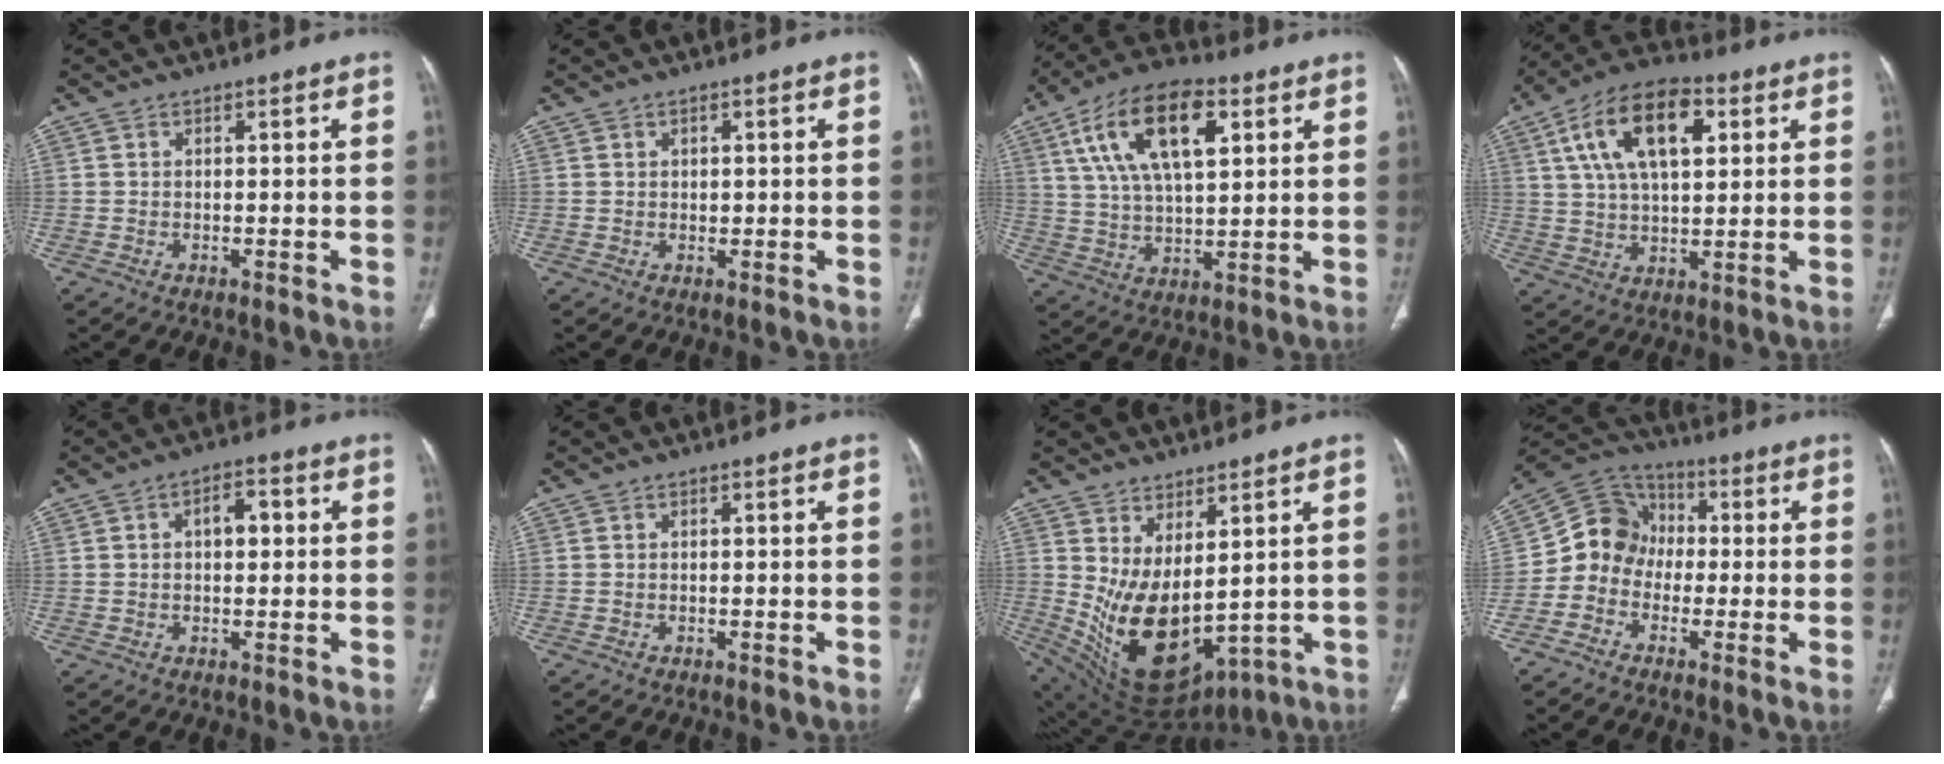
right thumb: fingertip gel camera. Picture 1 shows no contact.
{"total": 0.8, "force": [0.3, 0.7, 0.3], "torque": [0.003, -0.002, 0.004]}
{"total": 17.3, "force": [6.9, 8.1, 13.7], "torque": [-0.233, -0.004, 0.121]}
{"total": 16.4, "force": [5.9, 8.4, 12.8], "torque": [-0.210, 0.004, 0.100]}
{"total": 4.7, "force": [1.0, 2.6, 3.8], "torque": [-0.050, 0.011, 0.013]}
{"total": 0.0}
{"total": 15.2, "force": [2.2, 8.0, 12.7], "torque": [-0.213, -0.047, 0.080]}
{"total": 9.4, "force": [-1.7, 8.4, 3.6], "torque": [-0.046, 0.048, -0.049]}